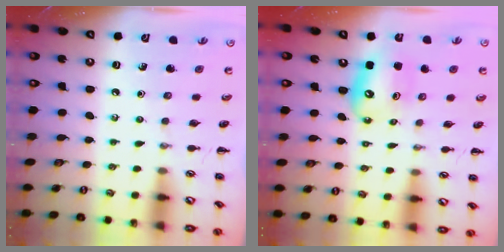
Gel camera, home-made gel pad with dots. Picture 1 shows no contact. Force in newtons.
{"total": 11.4, "press": 11.0, "slide": 3.0}